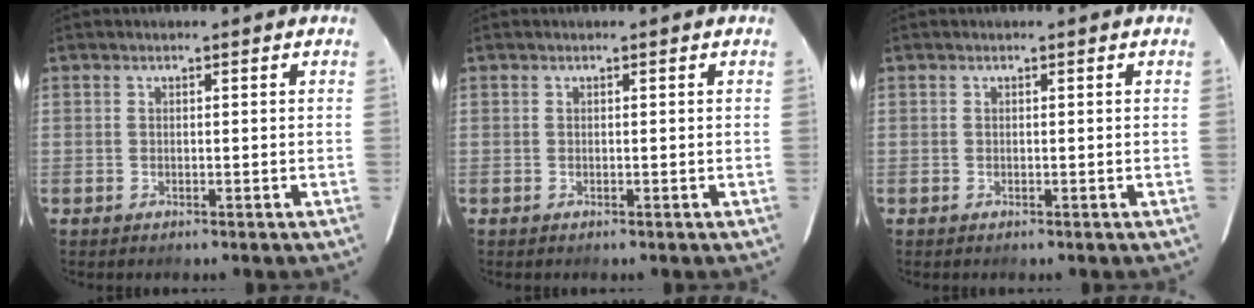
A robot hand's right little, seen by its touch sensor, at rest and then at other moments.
{"total": 0.0}
{"total": 0.0}